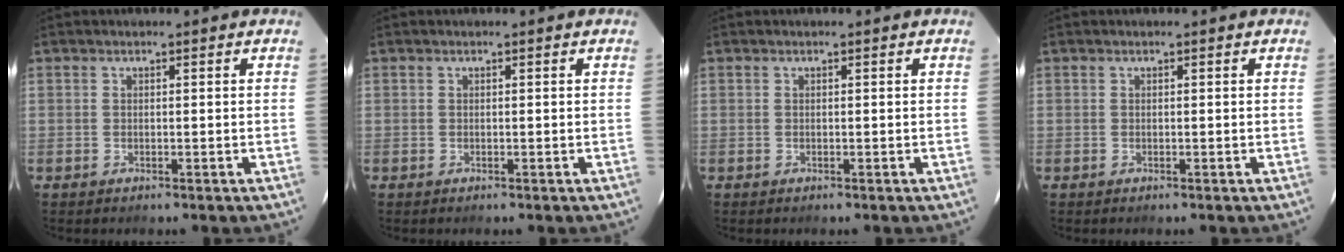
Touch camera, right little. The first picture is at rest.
{"total": 0.0}
{"total": 0.0}
{"total": 0.0}